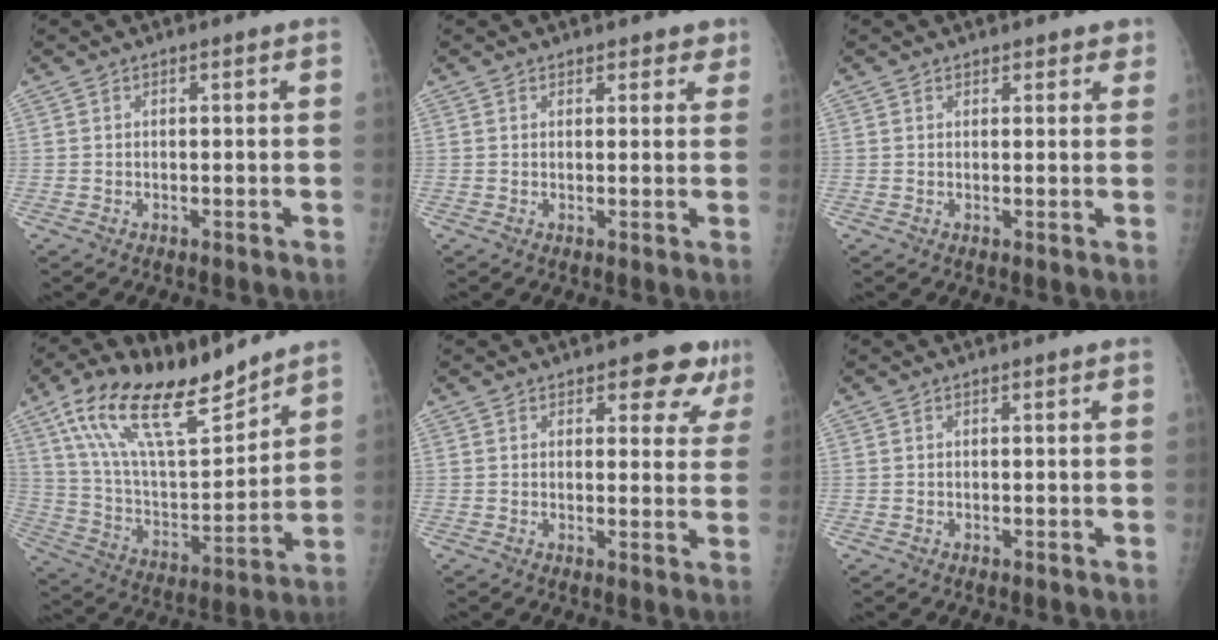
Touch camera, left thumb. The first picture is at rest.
{"total": 2.4, "force": [1.9, 1.5, 0.6], "torque": [0.026, -0.008, 0.016]}
{"total": 2.0, "force": [1.6, 1.2, 0.4], "torque": [0.022, -0.007, 0.013]}
{"total": 20.3, "force": [14.6, 6.6, 12.4], "torque": [-0.192, -0.062, 0.270]}
{"total": 7.1, "force": [4.5, 3.6, 4.2], "torque": [-0.010, -0.021, 0.048]}
{"total": 0.0}